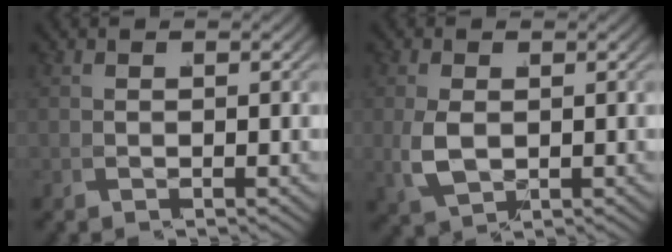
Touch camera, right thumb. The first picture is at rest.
{"total": 3.6, "force": [0.2, 2.5, 2.6], "torque": [-0.076, -0.014, 0.022]}